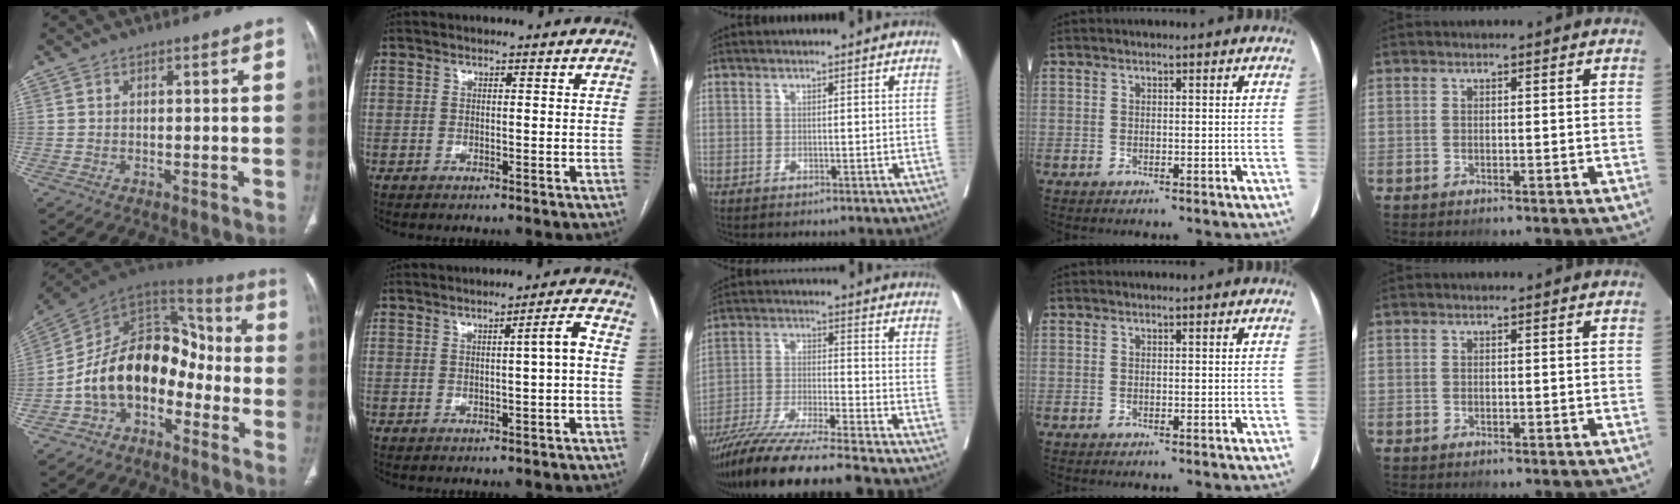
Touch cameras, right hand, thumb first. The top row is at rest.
{"thumb": {"total": 17.6, "force": [-5.6, 11.8, 11.8], "torque": [-0.162, 0.094, -0.105]}, "index": {"total": 3.0, "force": [-0.1, -0.3, 3.0], "torque": [-0.041, 0.005, 0.001]}, "middle": {"total": 15.3, "force": [-13.3, -1.6, 7.4], "torque": [-0.131, -0.033, -0.231]}}